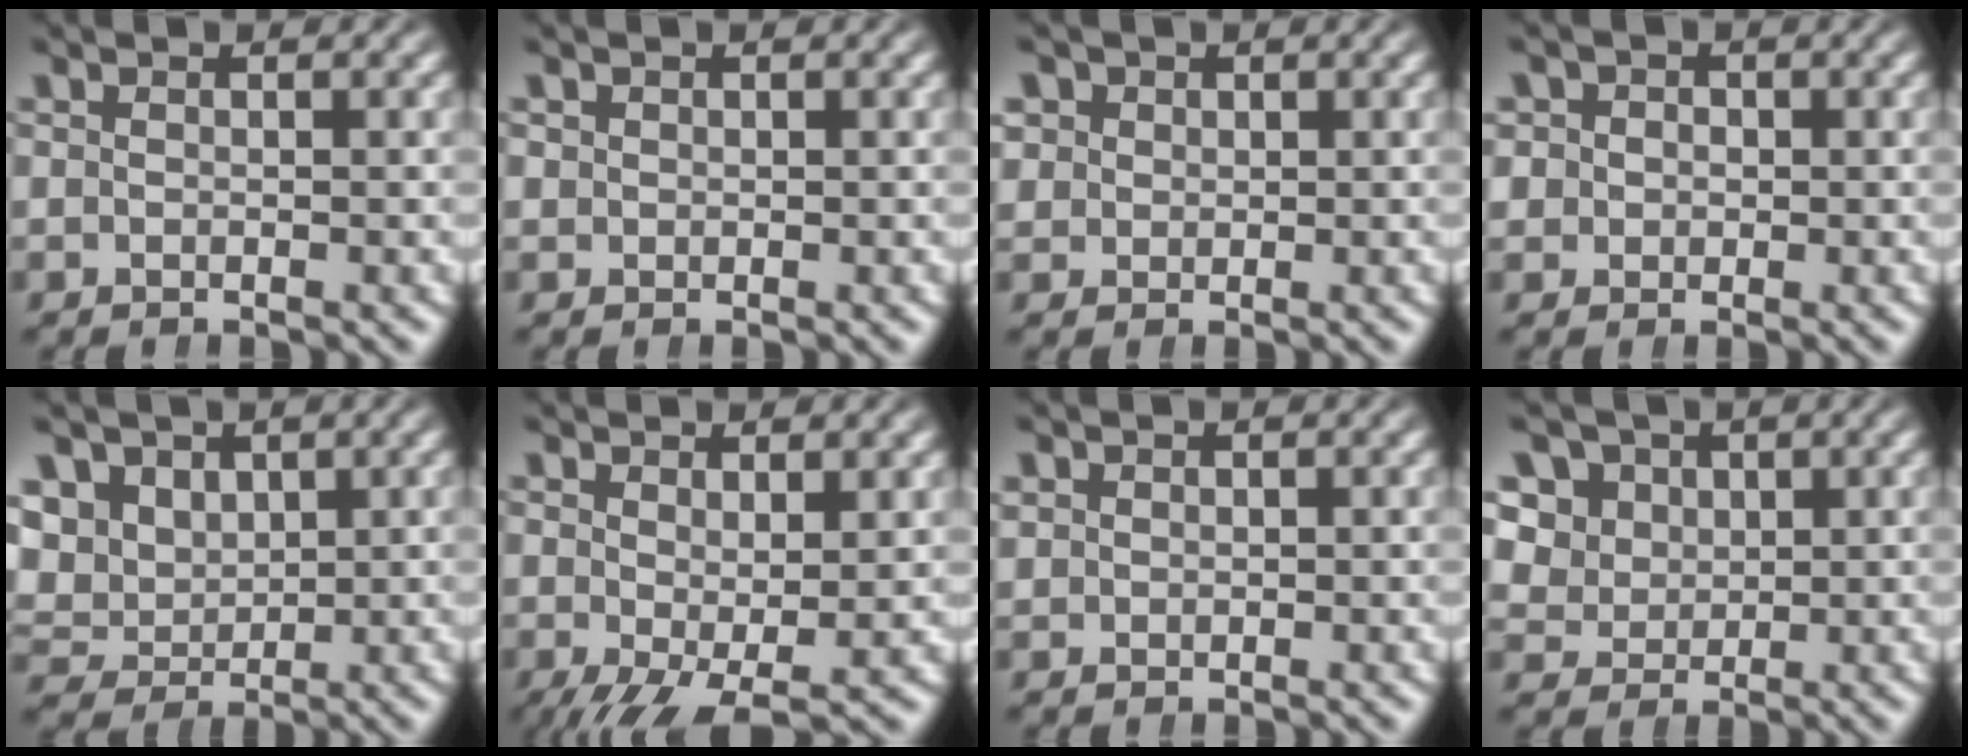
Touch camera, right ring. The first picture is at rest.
{"total": 0.6, "force": [0.5, 0.3, 0.1], "torque": [0.002, -0.007, 0.017]}
{"total": 3.2, "force": [1.3, 2.7, 1.2], "torque": [-0.031, -0.007, 0.032]}
{"total": 3.7, "force": [0.3, 3.4, 1.3], "torque": [-0.029, -0.006, 0.007]}
{"total": 7.7, "force": [1.4, 6.8, 3.2], "torque": [-0.090, -0.026, 0.032]}
{"total": 4.5, "force": [-2.0, 1.5, 3.8], "torque": [-0.062, -0.037, -0.005]}
{"total": 1.0, "force": [0.8, 0.5, 0.2], "torque": [-0.005, -0.005, 0.024]}
{"total": 8.8, "force": [2.6, 7.5, 3.8], "torque": [-0.094, -0.011, 0.047]}